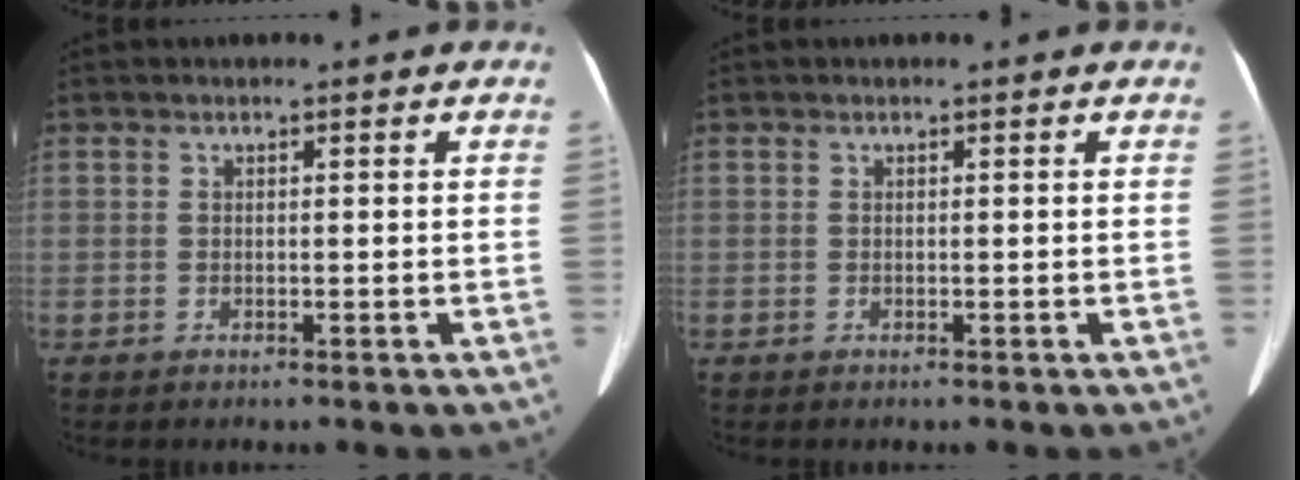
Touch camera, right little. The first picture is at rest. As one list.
[{"total": 0.0}]